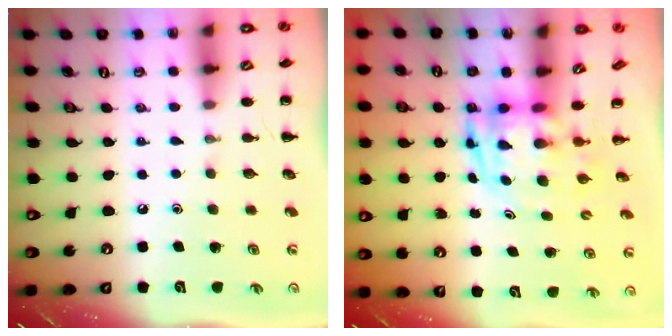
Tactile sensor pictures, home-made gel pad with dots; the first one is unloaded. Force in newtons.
{"total": 3.3, "press": 3.3, "slide": 0.7}